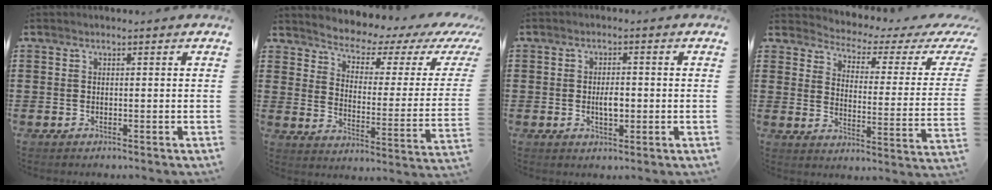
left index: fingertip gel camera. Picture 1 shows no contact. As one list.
[{"total": 3.1, "force": [2.7, 1.3, 0.7], "torque": [-0.037, -0.029, 0.038]}, {"total": 3.1, "force": [-0.2, 1.3, 2.8], "torque": [-0.045, -0.001, -0.006]}, {"total": 2.7, "force": [2.1, 0.7, 1.5], "torque": [-0.047, -0.026, 0.025]}]